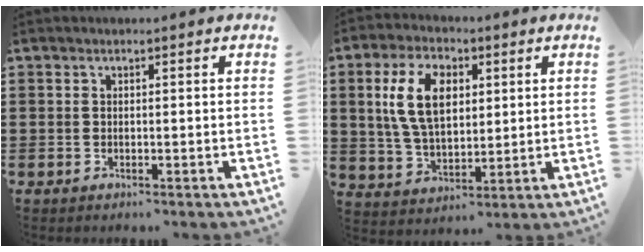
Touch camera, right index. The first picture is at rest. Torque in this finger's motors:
{"motor_torque": [2.02, 0.12, 1.05, 0.14]}